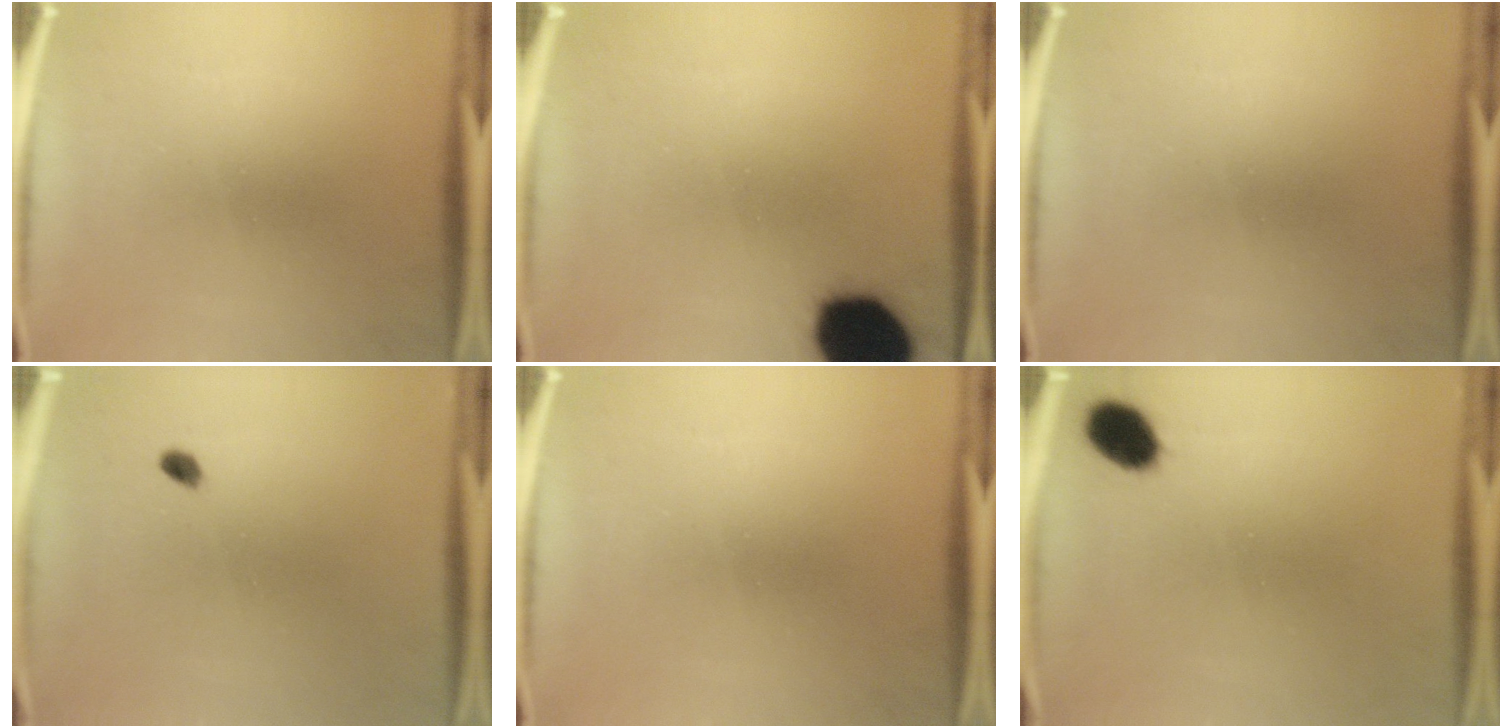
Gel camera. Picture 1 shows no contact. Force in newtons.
{"total": 18.7}
{"total": 0.0}
{"total": 2.0}
{"total": 0.0}
{"total": 5.9}